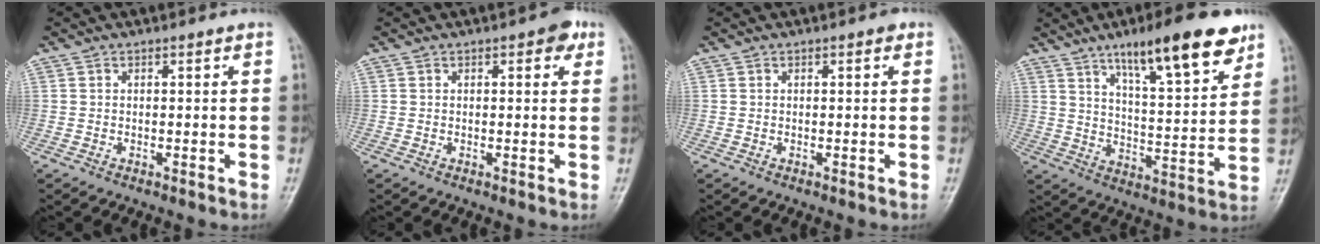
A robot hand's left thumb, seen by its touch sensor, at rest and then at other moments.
{"total": 3.1, "force": [1.5, 1.4, 2.4], "torque": [-0.017, 0.000, 0.012]}
{"total": 0.8, "force": [0.3, 0.3, 0.6], "torque": [-0.008, 0.001, 0.001]}
{"total": 17.5, "force": [11.1, 4.4, 12.8], "torque": [-0.167, -0.053, 0.176]}